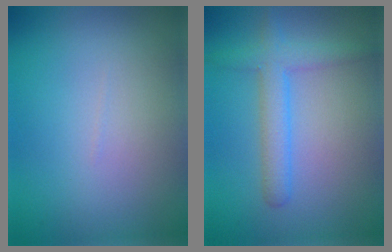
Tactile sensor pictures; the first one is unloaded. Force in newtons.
{"total": 3.2, "press": 3.2, "slide": 0.1}